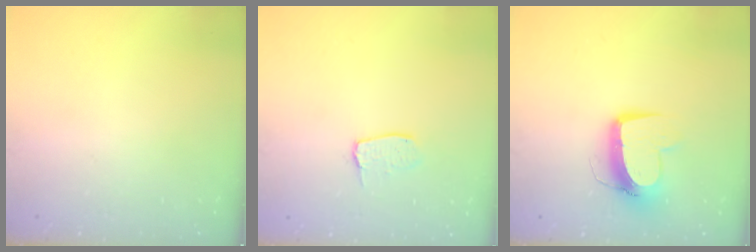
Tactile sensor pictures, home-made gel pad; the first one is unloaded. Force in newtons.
{"total": 5.6, "press": 5.6, "slide": 0.4}
{"total": 11.4, "press": 11.3, "slide": 1.5}